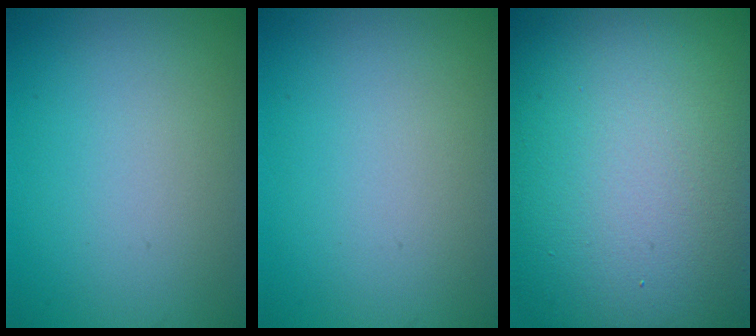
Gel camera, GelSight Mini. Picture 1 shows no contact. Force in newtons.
{"total": 0.0}
{"total": 20.4, "press": 20.4, "slide": 1.8}